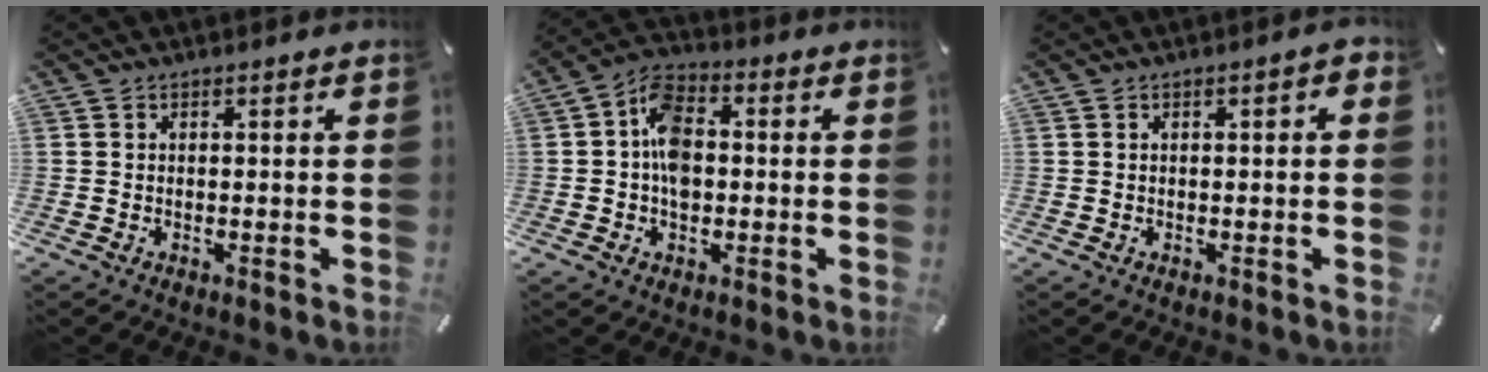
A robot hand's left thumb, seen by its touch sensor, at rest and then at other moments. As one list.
[{"total": 8.8, "force": [-0.4, 6.0, 6.5], "torque": [-0.118, 0.009, -0.009]}, {"total": 1.5, "force": [0.0, 0.6, 1.4], "torque": [-0.018, 0.001, -0.004]}]